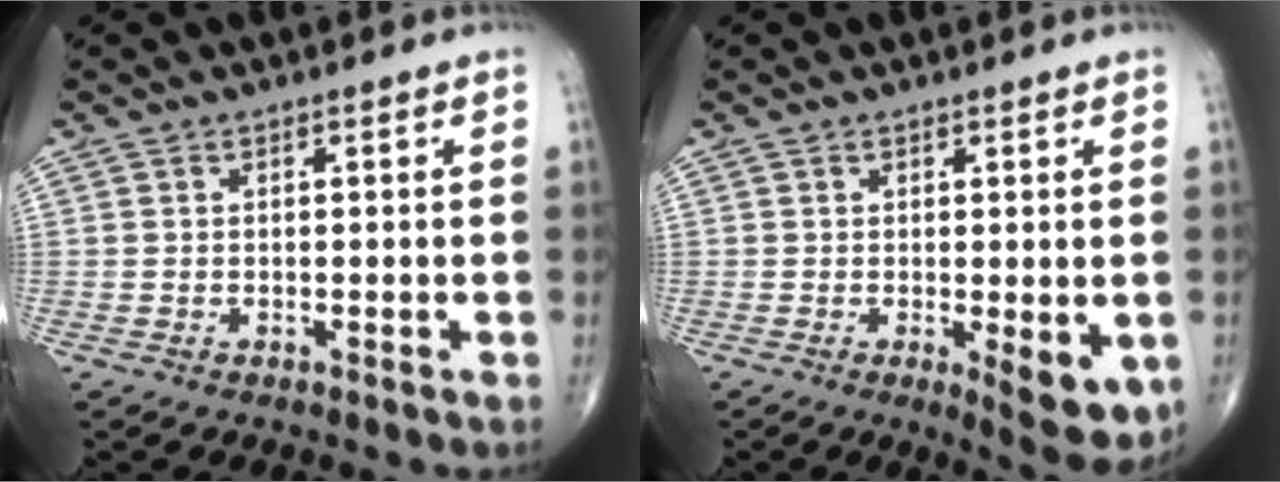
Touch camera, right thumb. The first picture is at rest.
{"total": 7.3, "force": [-1.5, 2.4, 6.7], "torque": [-0.080, -0.020, -0.014]}